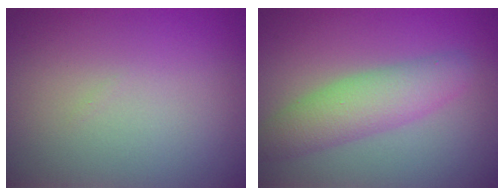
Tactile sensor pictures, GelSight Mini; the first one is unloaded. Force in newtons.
{"total": 4.4, "press": 4.4, "slide": 0.0}